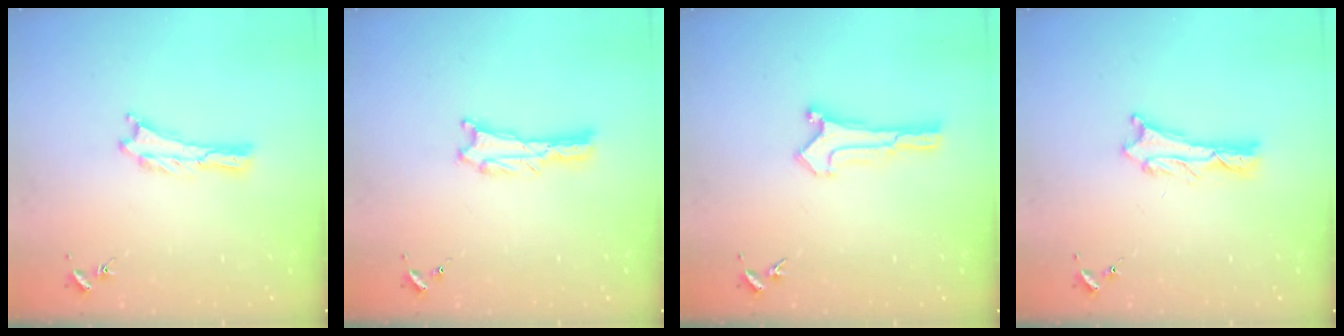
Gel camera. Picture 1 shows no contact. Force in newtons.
{"total": 0.6, "press": 0.6, "slide": 0.1}
{"total": 0.6, "press": 0.6, "slide": 0.0}
{"total": 1.2, "press": 1.2, "slide": 0.2}